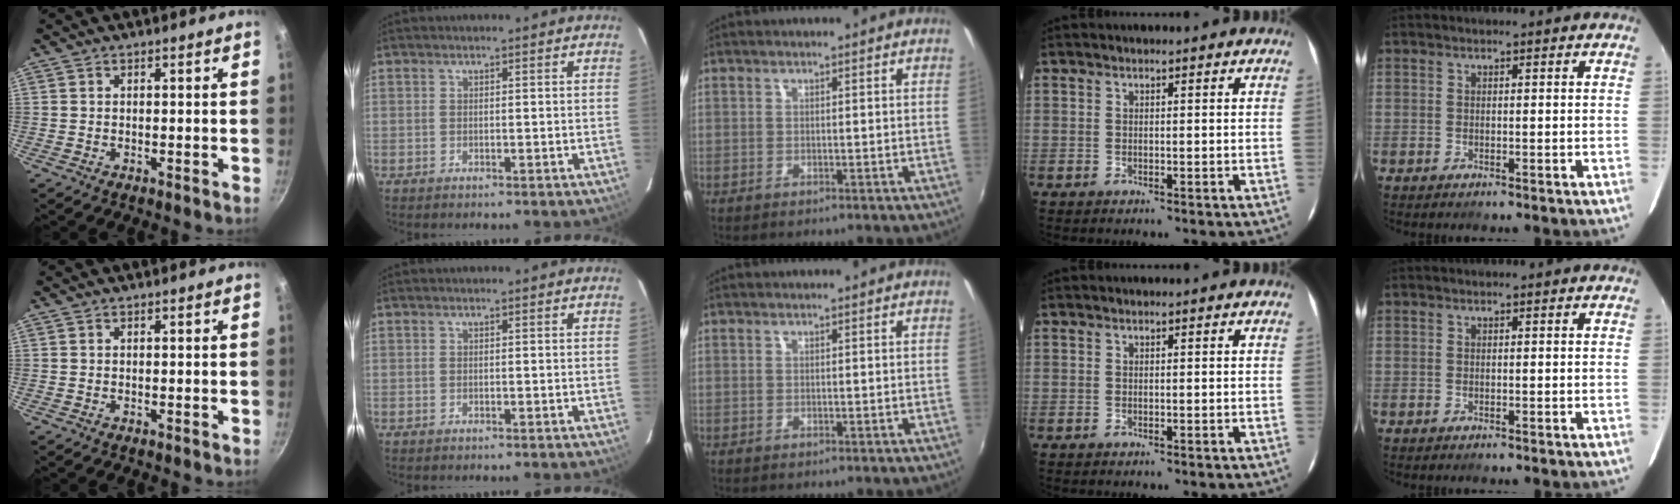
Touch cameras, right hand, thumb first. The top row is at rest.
{}